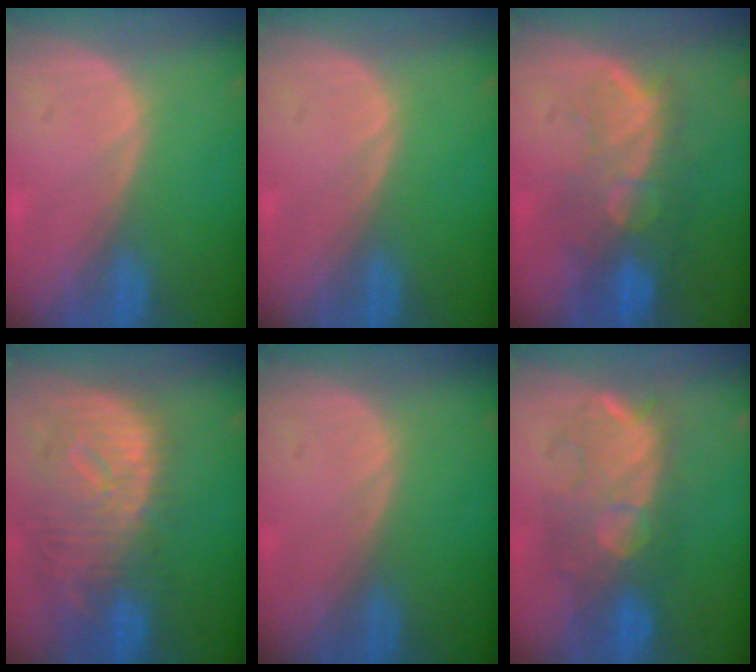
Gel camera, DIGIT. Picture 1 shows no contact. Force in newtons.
{"total": 0.0}
{"total": 10.0, "press": 8.6, "slide": 5.1}
{"total": 12.2, "press": 10.5, "slide": 6.1}
{"total": 0.0}
{"total": 9.0, "press": 9.0, "slide": 1.2}